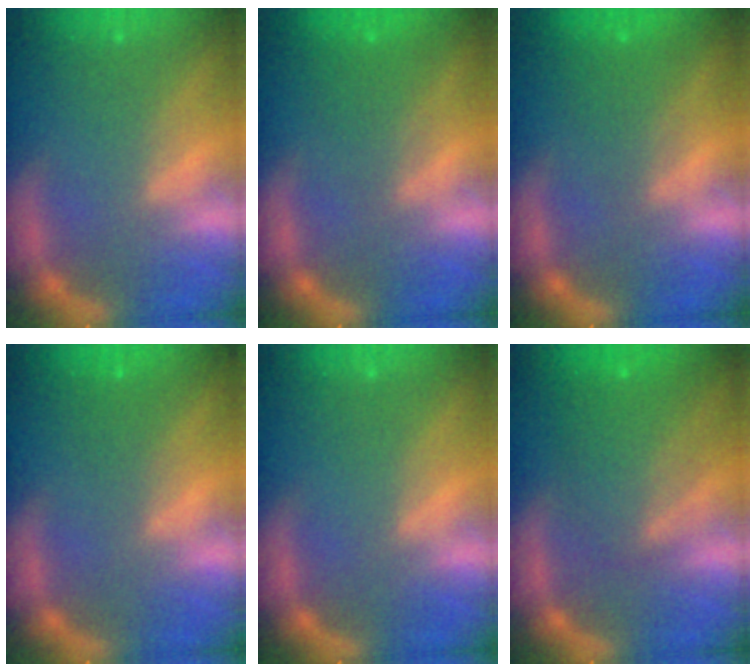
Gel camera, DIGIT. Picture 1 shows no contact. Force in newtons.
{"total": 2.5}
{"total": 2.5}
{"total": 1.4}
{"total": 0.0}
{"total": 5.6}